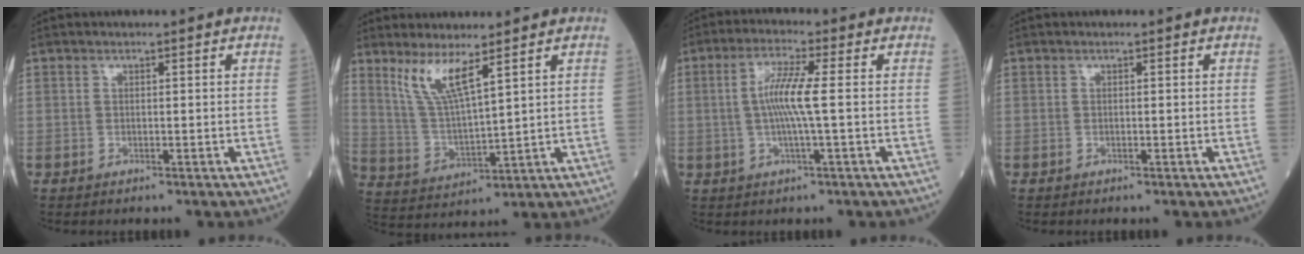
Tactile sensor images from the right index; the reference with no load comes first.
{"total": 7.4, "force": [4.8, 0.4, 5.6], "torque": [-0.121, -0.013, 0.104]}
{"total": 6.5, "force": [0.1, -0.2, 6.5], "torque": [-0.131, 0.003, 0.000]}
{"total": 0.0}